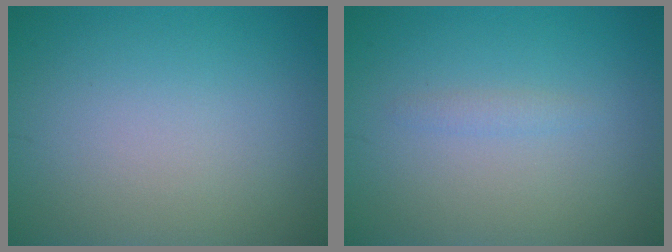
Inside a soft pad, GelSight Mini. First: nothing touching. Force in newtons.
{"total": 0.8, "press": 0.8, "slide": 0.0}